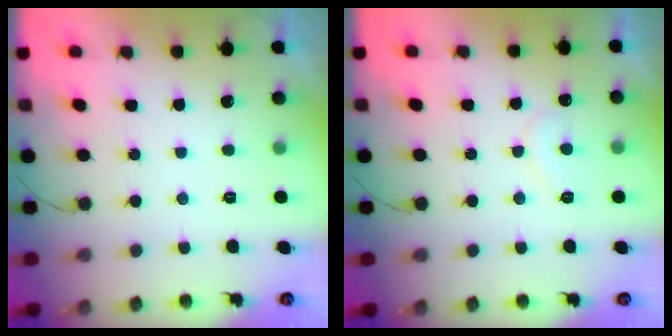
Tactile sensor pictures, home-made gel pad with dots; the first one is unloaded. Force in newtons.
{"total": 6.0, "press": 6.0, "slide": 0.4}